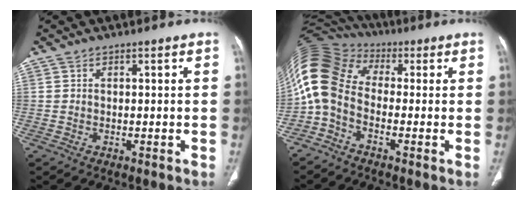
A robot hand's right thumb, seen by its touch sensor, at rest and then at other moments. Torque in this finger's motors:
{"motor_torque": [-0.15, 1.36, 1.61, -0.47, 0.23]}